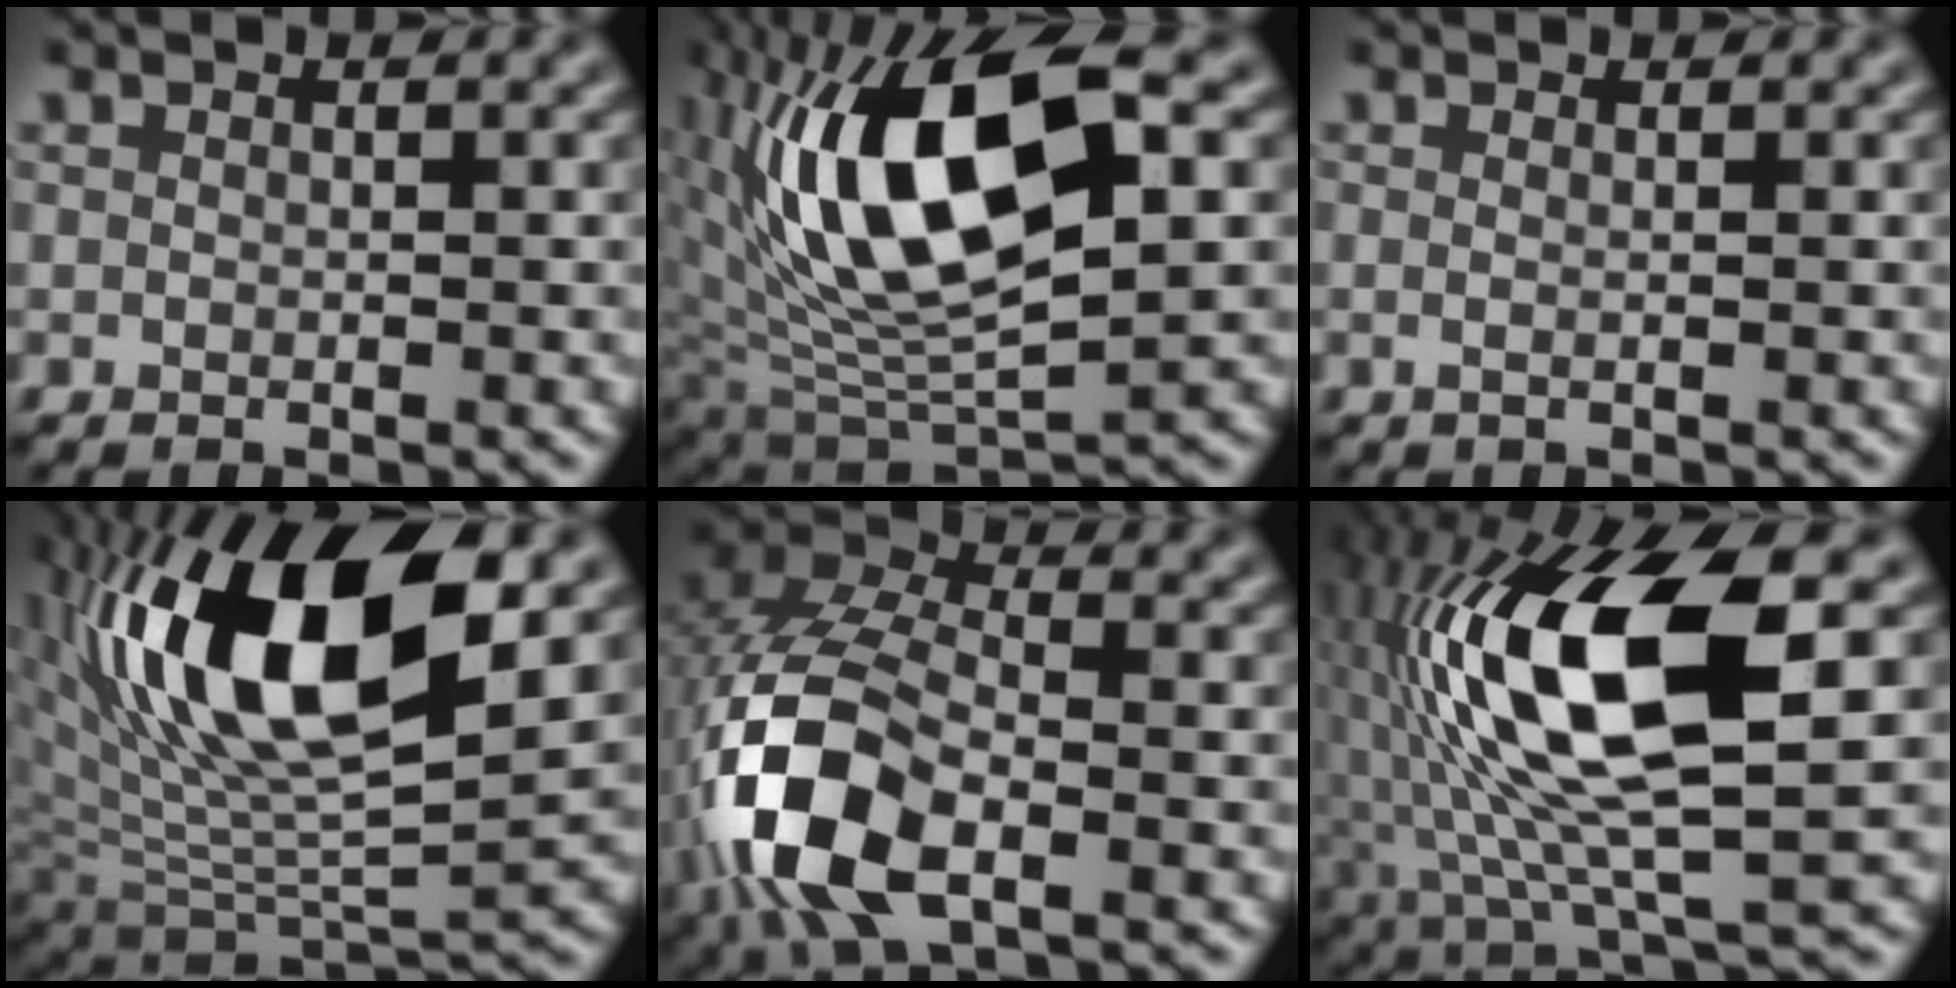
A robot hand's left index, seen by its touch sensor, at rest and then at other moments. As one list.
[{"total": 13.8, "force": [2.6, 5.9, 12.2], "torque": [-0.223, 0.007, 0.043]}, {"total": 0.7, "force": [0.1, 0.0, 0.7], "torque": [-0.015, -0.005, -0.003]}, {"total": 14.3, "force": [4.9, 6.0, 12.0], "torque": [-0.219, 0.004, 0.088]}, {"total": 11.2, "force": [-3.7, 5.7, 8.9], "torque": [-0.200, 0.002, -0.082]}, {"total": 14.3, "force": [1.3, 4.8, 13.4], "torque": [-0.260, 0.005, 0.018]}]